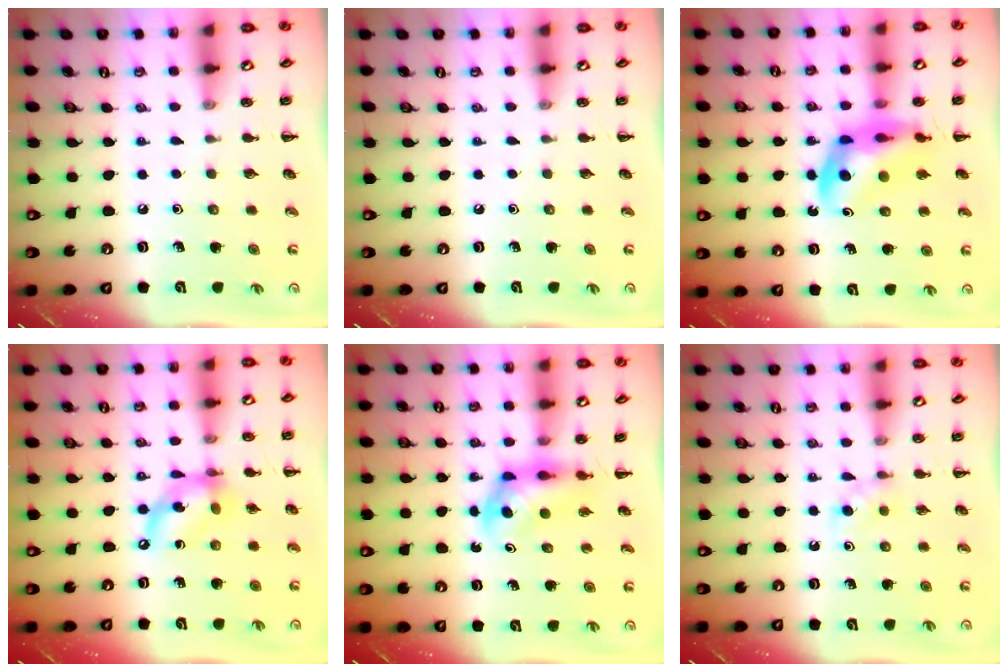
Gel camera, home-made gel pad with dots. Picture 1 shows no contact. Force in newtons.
{"total": 0.0}
{"total": 12.9, "press": 12.3, "slide": 3.7}
{"total": 12.3, "press": 12.0, "slide": 2.9}
{"total": 5.5, "press": 5.4, "slide": 0.9}
{"total": 3.0, "press": 2.7, "slide": 1.2}